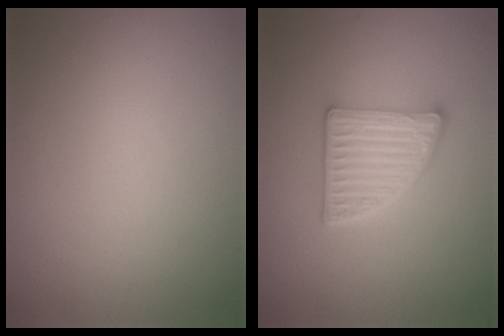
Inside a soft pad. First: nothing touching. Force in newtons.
{"total": 4.8, "press": 3.8, "slide": 2.9}